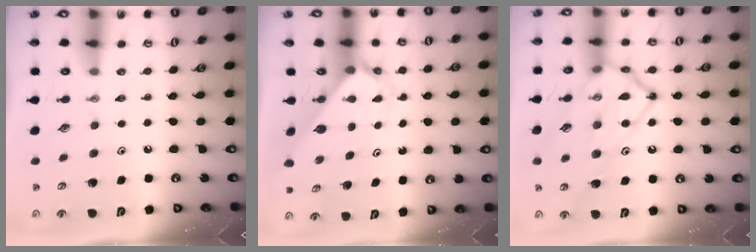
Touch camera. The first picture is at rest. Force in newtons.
{"total": 2.1, "press": 2.1, "slide": 0.2}
{"total": 19.8, "press": 19.7, "slide": 2.5}